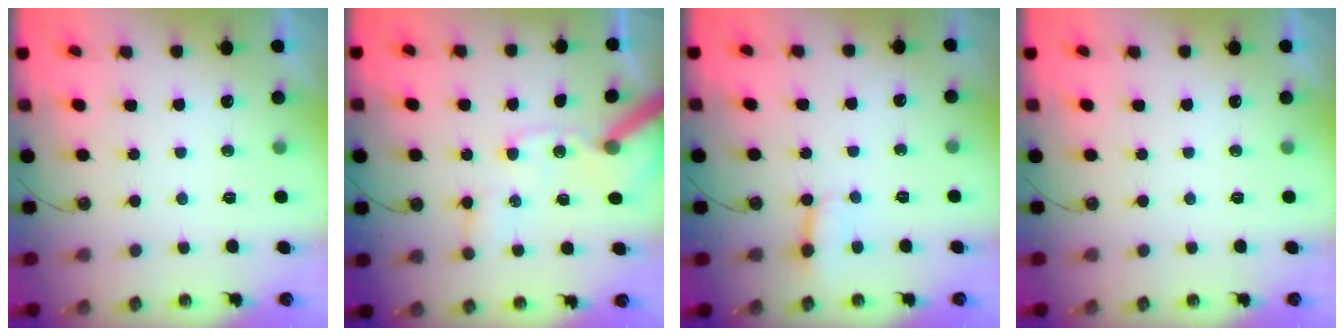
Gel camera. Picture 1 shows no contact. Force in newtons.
{"total": 12.4, "press": 12.3, "slide": 1.8}
{"total": 2.8, "press": 2.8, "slide": 0.2}
{"total": 0.0}